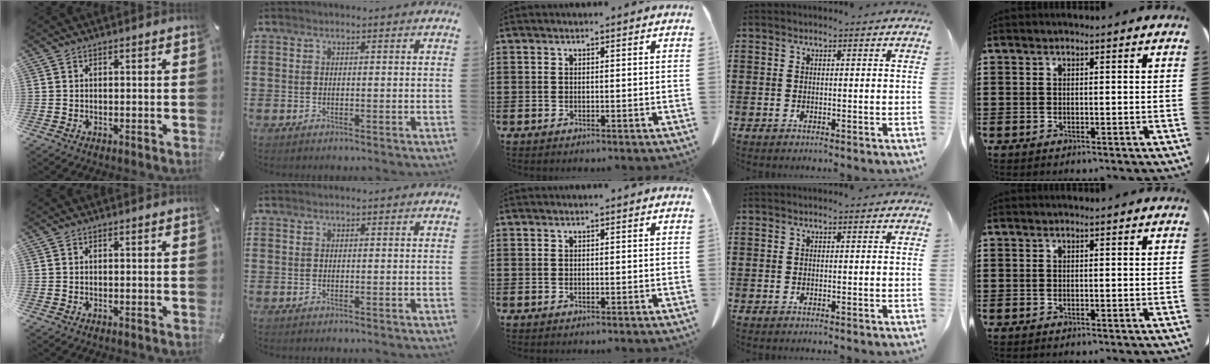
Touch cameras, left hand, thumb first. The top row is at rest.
{}